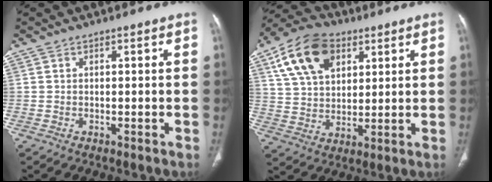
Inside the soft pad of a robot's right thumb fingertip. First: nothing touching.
{"total": 15.6, "force": [6.9, 9.9, 9.8], "torque": [-0.162, -0.007, 0.125]}